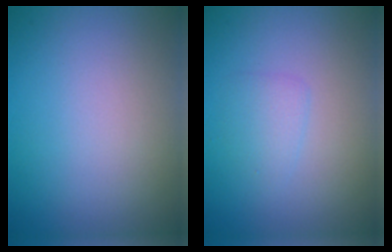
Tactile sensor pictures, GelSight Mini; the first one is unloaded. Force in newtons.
{"total": 1.5, "press": 1.5, "slide": 0.1}